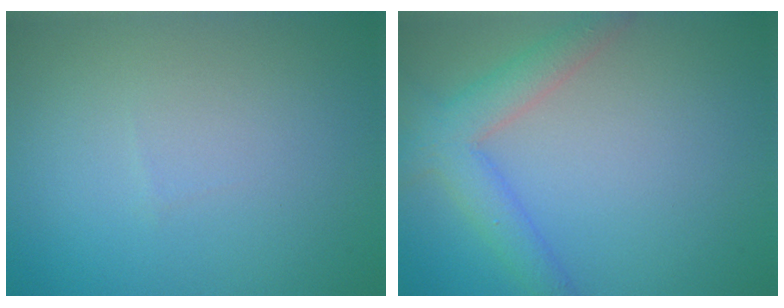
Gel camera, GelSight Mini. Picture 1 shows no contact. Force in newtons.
{"total": 4.1, "press": 4.1, "slide": 0.3}